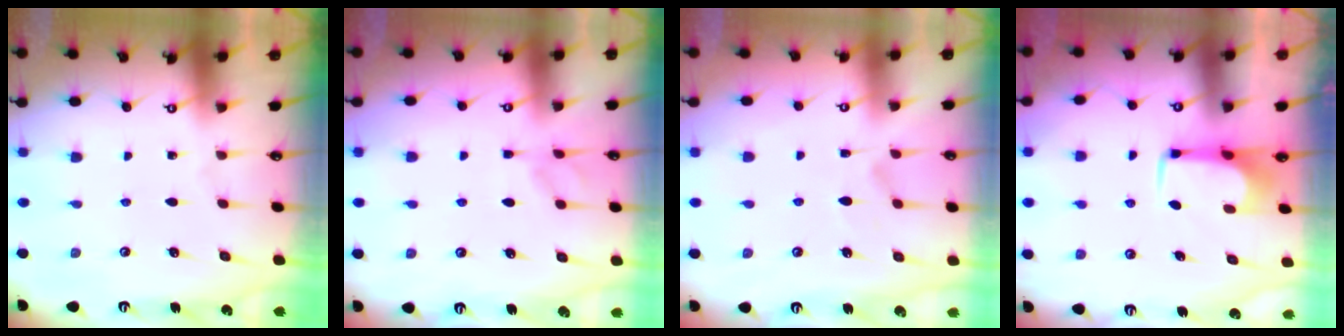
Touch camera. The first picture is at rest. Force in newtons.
{"total": 4.5, "press": 4.4, "slide": 0.5}
{"total": 1.4, "press": 0.8, "slide": 1.1}
{"total": 1.6, "press": 1.5, "slide": 0.5}